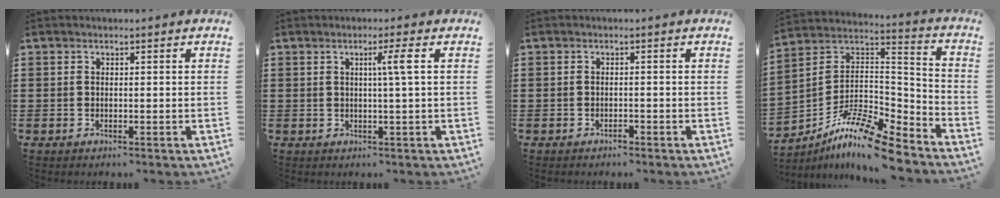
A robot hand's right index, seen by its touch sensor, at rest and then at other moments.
{"total": 3.3, "force": [0.7, -0.5, 3.2], "torque": [-0.051, -0.008, 0.004]}
{"total": 0.8, "force": [-0.7, 0.2, 0.3], "torque": [-0.010, -0.002, -0.014]}
{"total": 12.3, "force": [-10.0, 2.3, 6.7], "torque": [-0.133, 0.016, -0.197]}